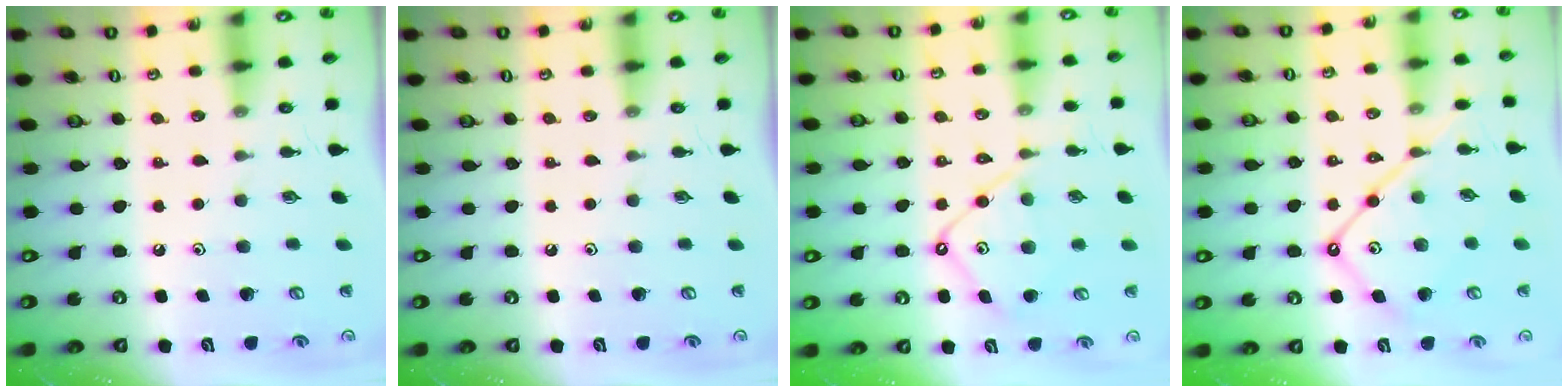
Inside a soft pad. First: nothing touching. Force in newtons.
{"total": 0.0}
{"total": 10.5, "press": 10.4, "slide": 1.0}
{"total": 13.7, "press": 13.6, "slide": 1.2}